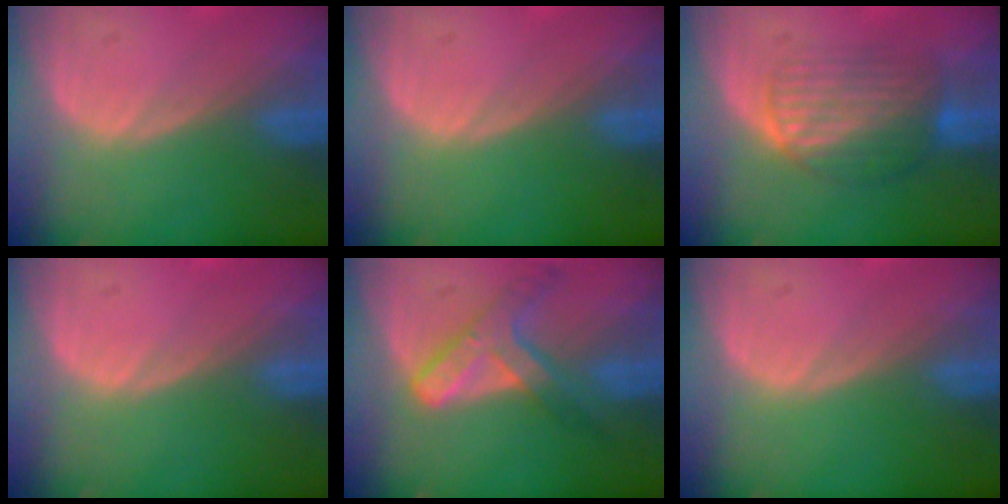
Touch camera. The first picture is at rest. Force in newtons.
{"total": 0.0}
{"total": 6.6, "press": 6.3, "slide": 1.9}
{"total": 0.7, "press": 0.1, "slide": 0.7}
{"total": 7.2, "press": 6.1, "slide": 3.8}
{"total": 0.0}